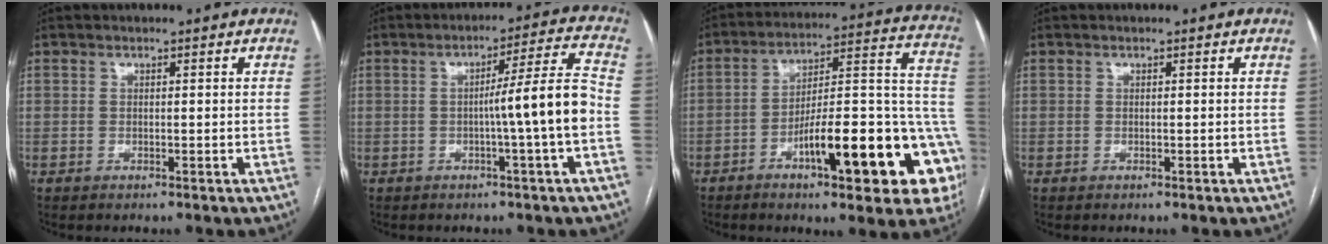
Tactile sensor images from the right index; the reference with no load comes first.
{"total": 8.9, "force": [-1.8, -1.5, 8.6], "torque": [-0.125, 0.012, -0.026]}
{"total": 22.9, "force": [-8.8, 4.9, 20.6], "torque": [-0.202, 0.028, -0.116]}
{"total": 0.0}